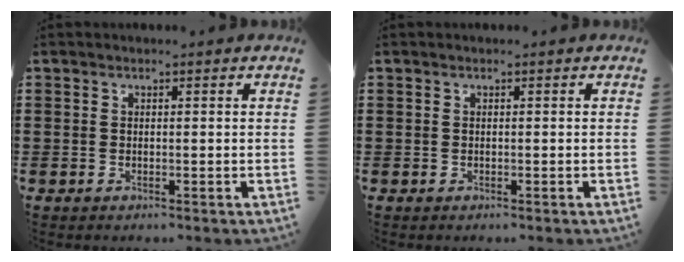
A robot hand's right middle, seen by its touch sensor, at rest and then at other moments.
{"total": 0.0}